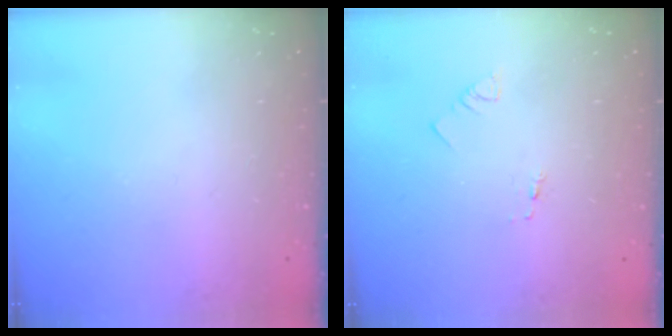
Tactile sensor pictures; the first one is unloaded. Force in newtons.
{"total": 1.3, "press": 1.2, "slide": 0.1}